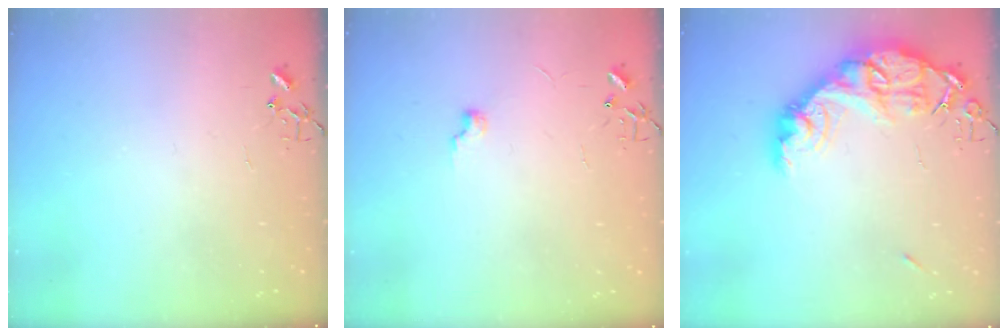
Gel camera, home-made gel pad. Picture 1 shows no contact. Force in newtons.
{"total": 5.1, "press": 5.0, "slide": 0.6}
{"total": 17.6, "press": 17.5, "slide": 1.3}